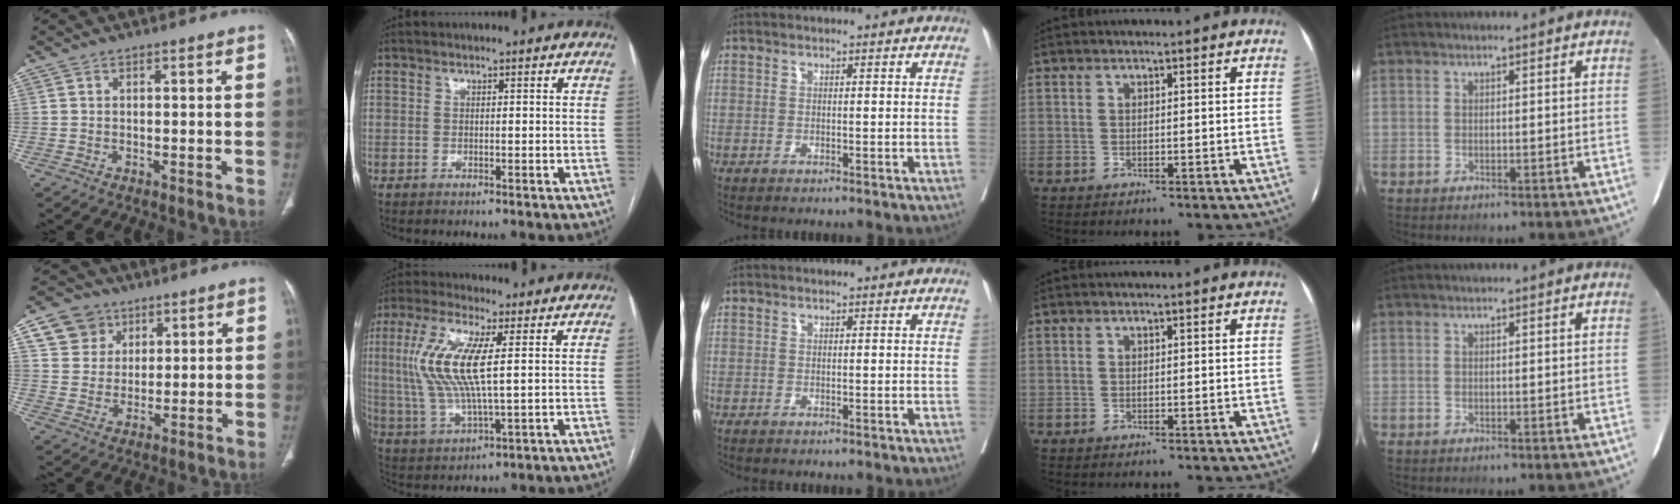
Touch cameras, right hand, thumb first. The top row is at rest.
{"thumb": {"total": 8.7, "force": [4.3, 7.3, 2.0], "torque": [-0.009, -0.013, 0.081]}, "index": {"total": 11.8, "force": [2.3, 2.3, 11.4], "torque": [-0.258, 0.005, 0.046]}}